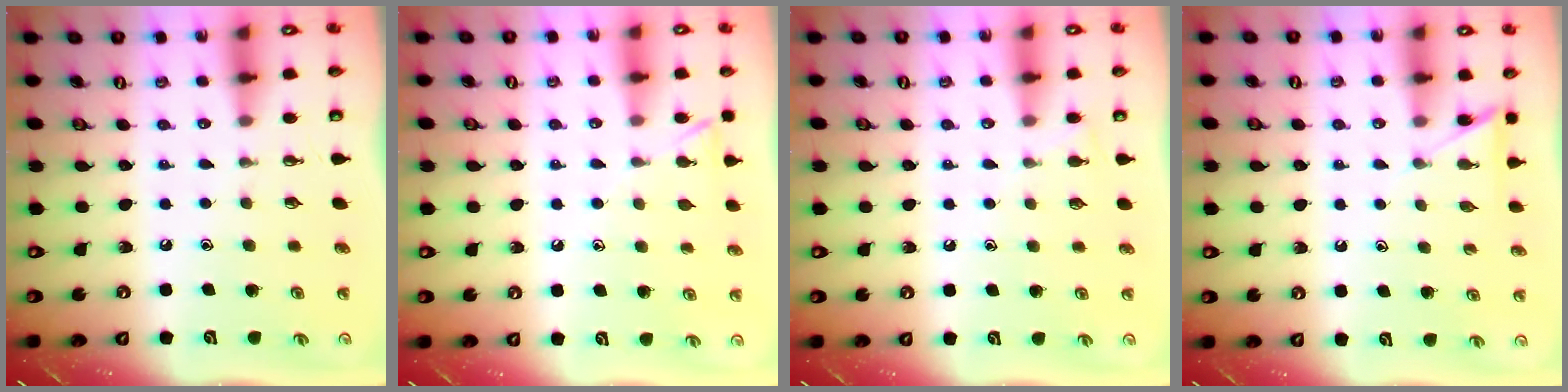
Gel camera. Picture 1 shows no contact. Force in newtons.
{"total": 6.5, "press": 6.4, "slide": 0.7}
{"total": 3.6, "press": 3.6, "slide": 0.5}
{"total": 4.5, "press": 4.5, "slide": 0.3}